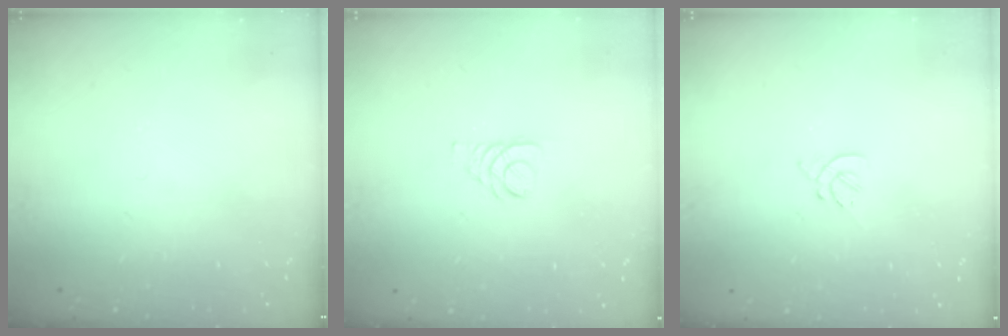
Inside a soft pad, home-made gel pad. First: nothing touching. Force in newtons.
{"total": 2.9, "press": 2.9, "slide": 0.3}
{"total": 2.0, "press": 1.9, "slide": 0.5}